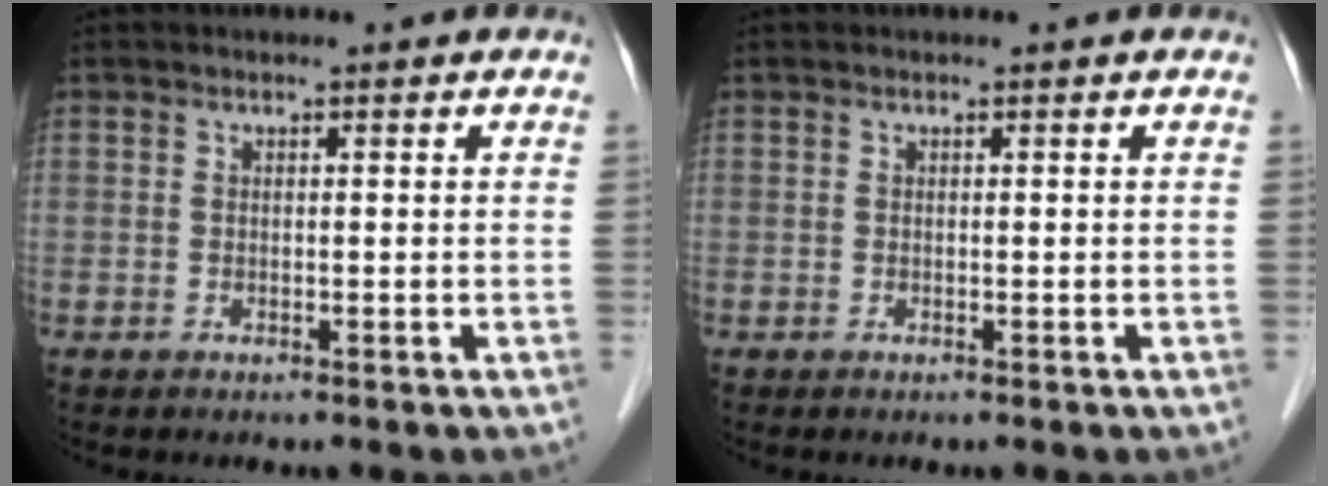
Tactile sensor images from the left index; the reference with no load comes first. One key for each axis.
{"total": 0.0}